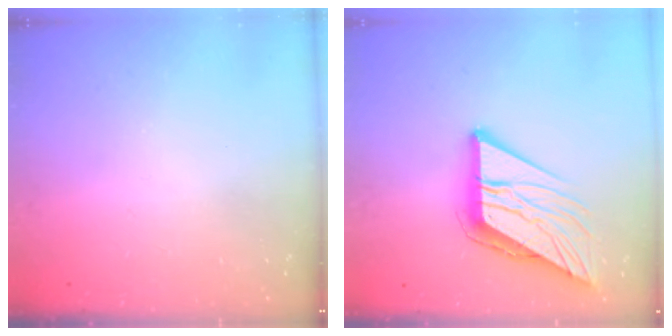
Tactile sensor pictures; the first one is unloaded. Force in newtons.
{"total": 12.8, "press": 12.7, "slide": 1.5}